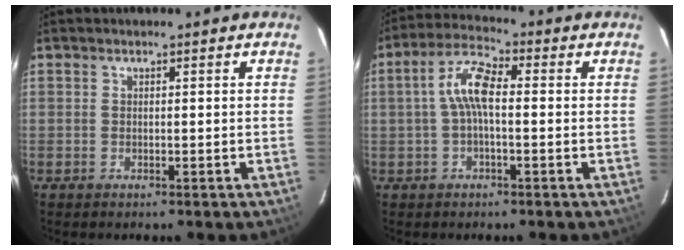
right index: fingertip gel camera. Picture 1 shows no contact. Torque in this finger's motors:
{"motor_torque": [0.77, -0.29, 0.50, 0.14]}